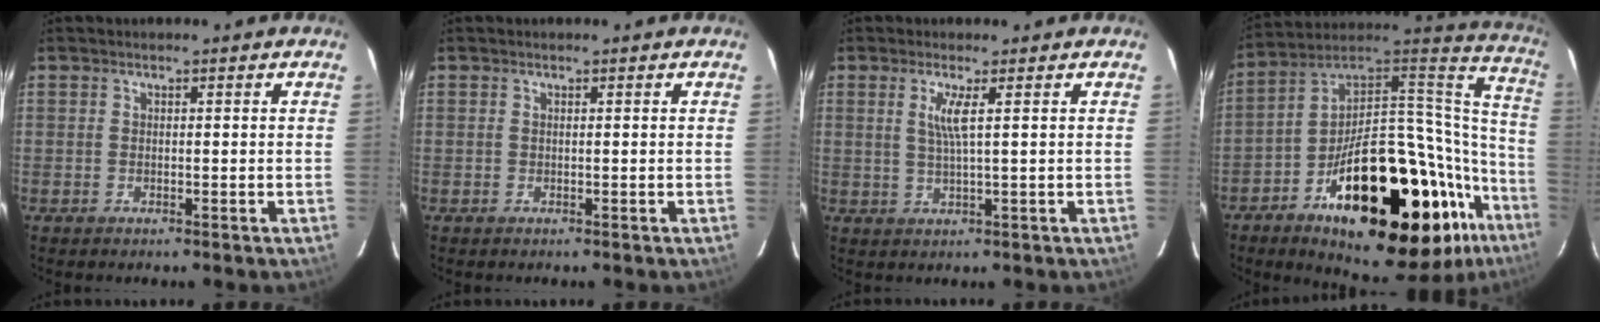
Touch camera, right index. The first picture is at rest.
{"total": 0.0}
{"total": 3.5, "force": [1.1, -0.5, 3.3], "torque": [-0.064, -0.006, 0.022]}
{"total": 38.6, "force": [-19.0, 16.2, 29.5], "torque": [-0.404, 0.051, -0.280]}